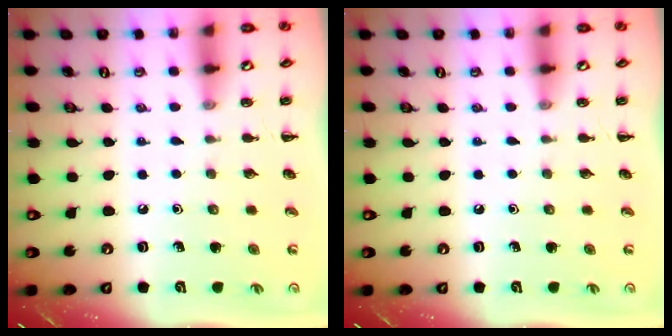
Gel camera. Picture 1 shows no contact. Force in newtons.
{"total": 0.0}